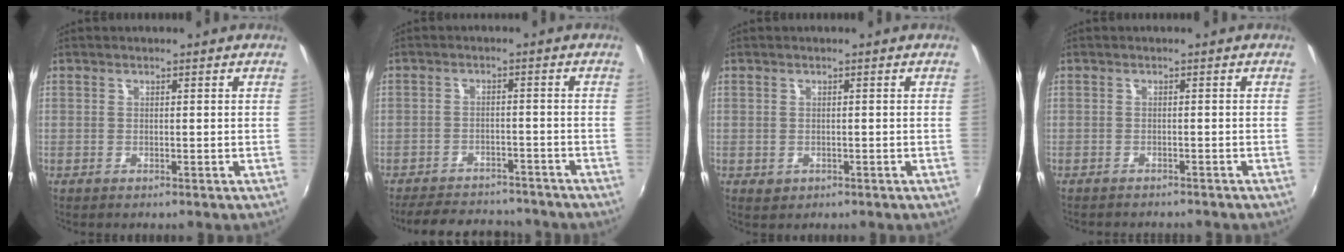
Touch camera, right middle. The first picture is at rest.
{"total": 12.5, "force": [-10.9, 4.7, 4.0], "torque": [-0.099, 0.017, -0.148]}
{"total": 1.0, "force": [-0.2, 0.9, 0.3], "torque": [-0.004, -0.002, -0.002]}
{"total": 3.7, "force": [-3.4, 0.9, 1.0], "torque": [-0.028, -0.012, -0.051]}